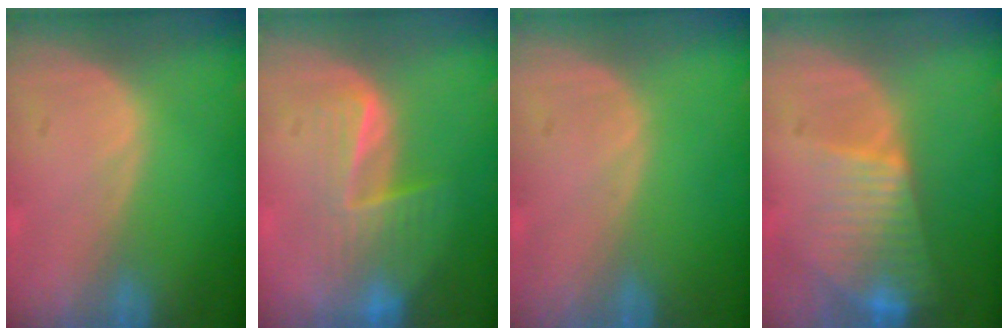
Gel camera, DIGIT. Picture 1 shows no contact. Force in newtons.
{"total": 6.6, "press": 6.2, "slide": 2.1}
{"total": 0.0}
{"total": 7.8, "press": 6.7, "slide": 4.1}